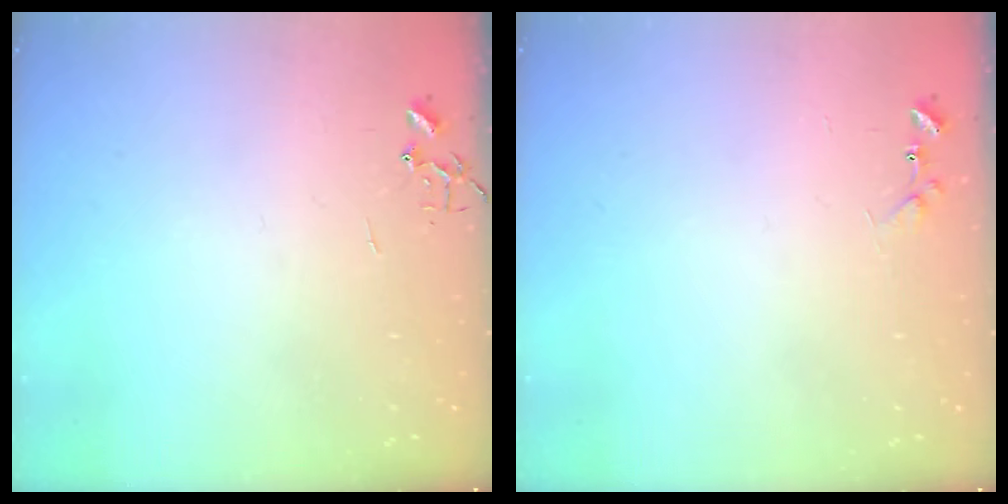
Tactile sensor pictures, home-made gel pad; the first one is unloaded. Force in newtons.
{"total": 7.1, "press": 7.0, "slide": 0.5}